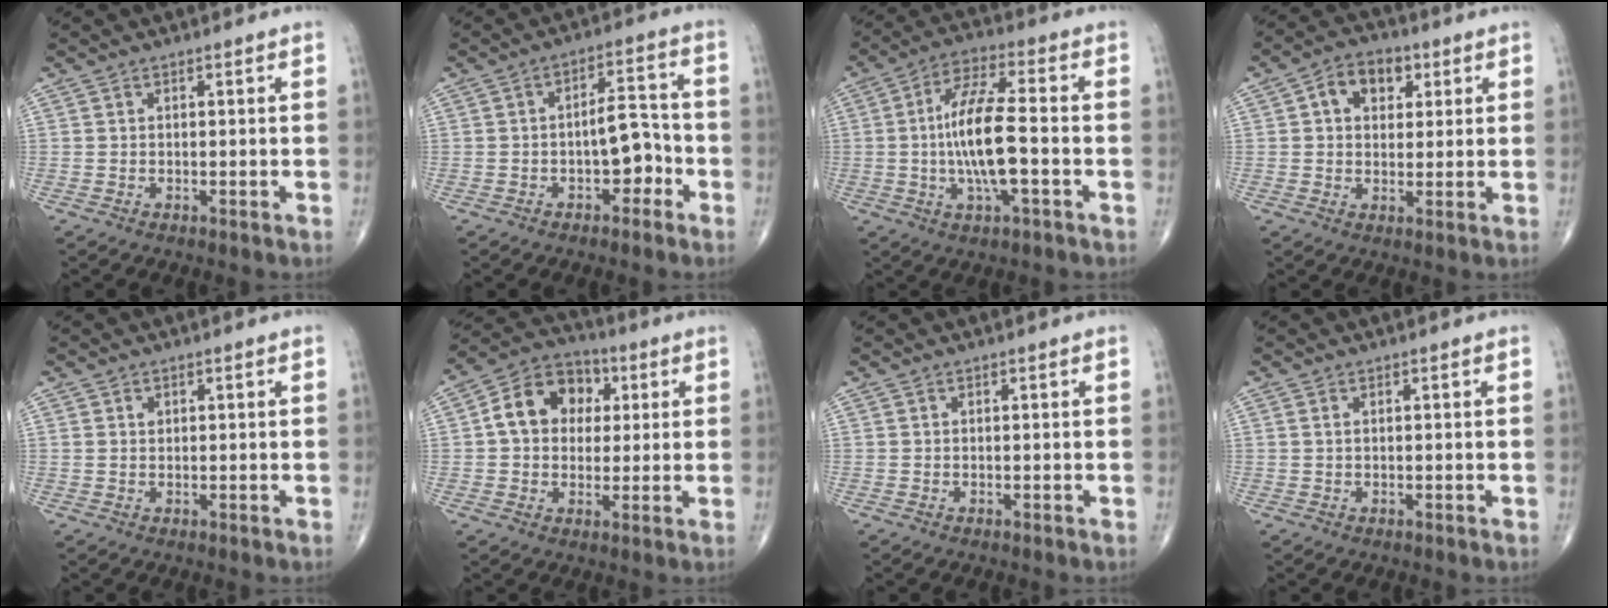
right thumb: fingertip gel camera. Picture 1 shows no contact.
{"total": 7.1, "force": [-2.4, 3.8, 5.6], "torque": [-0.058, 0.032, -0.040]}
{"total": 12.8, "force": [-1.6, 3.5, 12.2], "torque": [-0.239, 0.021, -0.031]}
{"total": 8.0, "force": [2.6, 5.7, 4.9], "torque": [-0.047, 0.005, 0.035]}
{"total": 1.0, "force": [0.5, 0.7, 0.6], "torque": [-0.007, -0.002, 0.009]}
{"total": 12.2, "force": [2.3, 9.5, 7.2], "torque": [-0.090, 0.018, 0.026]}
{"total": 0.0}
{"total": 0.7, "force": [0.3, 0.3, 0.6], "torque": [-0.018, 0.007, 0.008]}